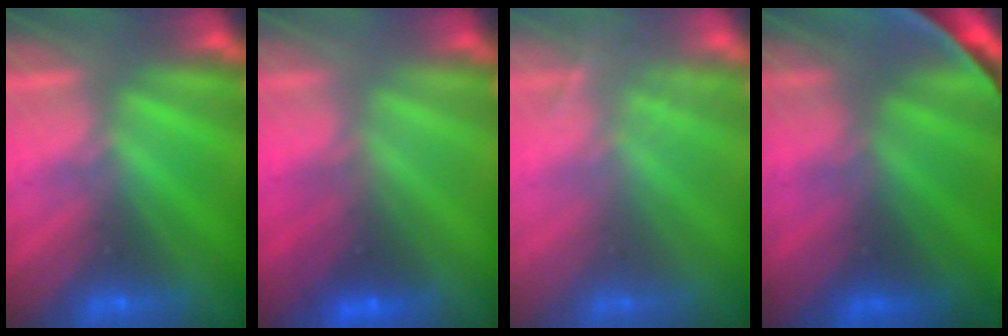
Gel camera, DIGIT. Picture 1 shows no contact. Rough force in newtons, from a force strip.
{"total": 2.1}
{"total": 1.9}
{"total": 11.3}